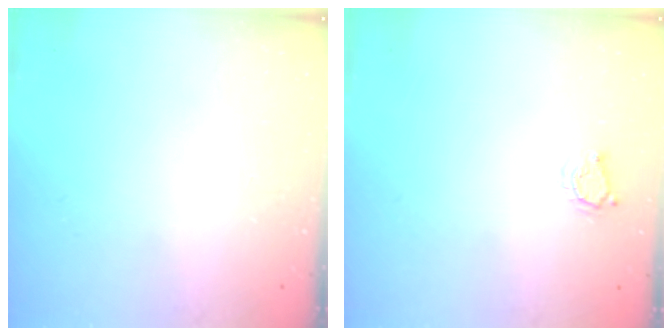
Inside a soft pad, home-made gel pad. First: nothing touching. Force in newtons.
{"total": 4.1, "press": 4.0, "slide": 0.5}